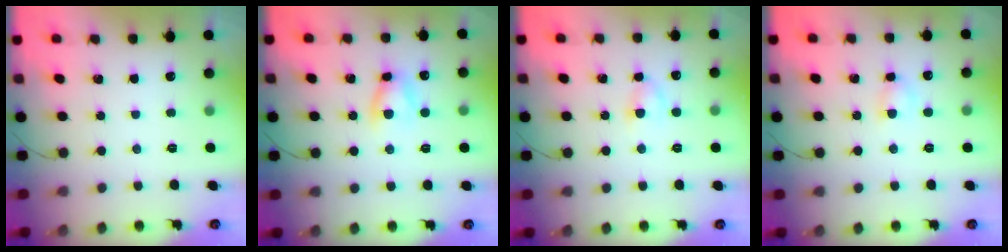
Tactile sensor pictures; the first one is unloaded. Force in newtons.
{"total": 6.4, "press": 6.3, "slide": 0.9}
{"total": 3.5, "press": 3.2, "slide": 1.5}
{"total": 3.7, "press": 3.5, "slide": 1.2}